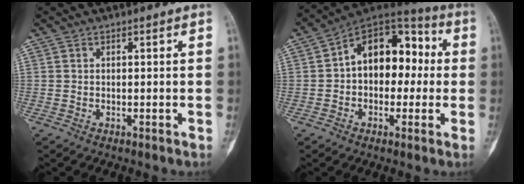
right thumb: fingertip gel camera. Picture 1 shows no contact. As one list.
[{"total": 15.7, "force": [1.0, 10.5, 11.7], "torque": [-0.124, 0.049, 0.002]}]